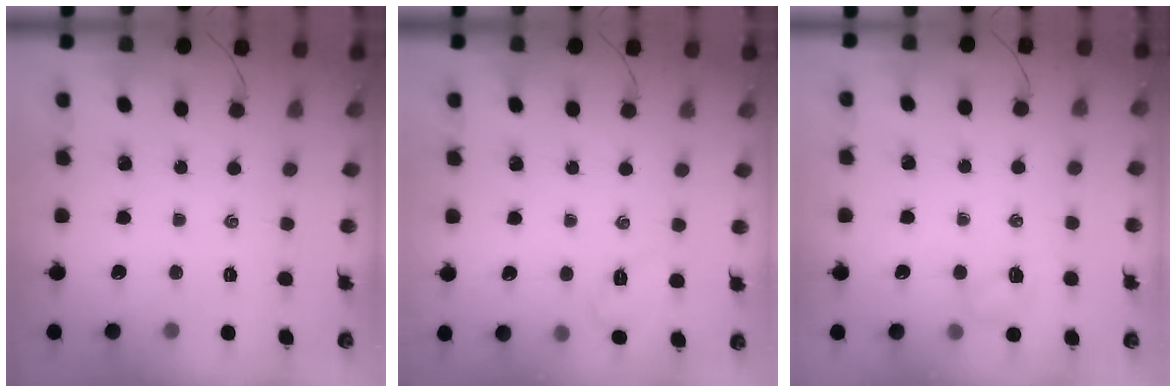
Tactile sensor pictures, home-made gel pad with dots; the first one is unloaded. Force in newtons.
{"total": 6.9, "press": 6.7, "slide": 1.6}
{"total": 5.3, "press": 5.1, "slide": 1.3}